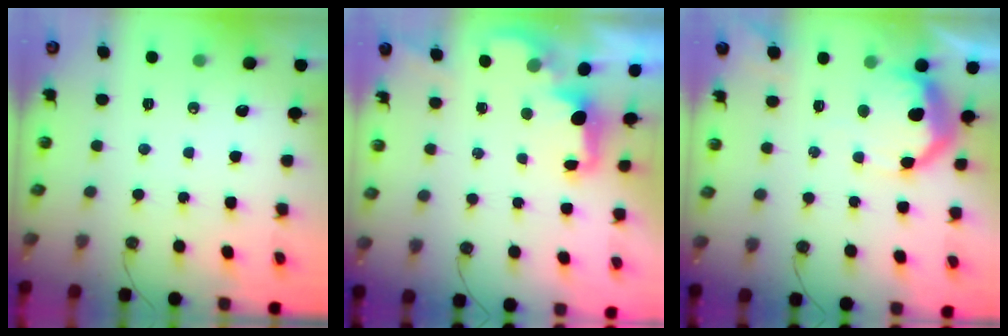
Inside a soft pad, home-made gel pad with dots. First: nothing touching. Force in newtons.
{"total": 2.1, "press": 2.0, "slide": 0.7}
{"total": 14.2, "press": 14.2, "slide": 0.9}